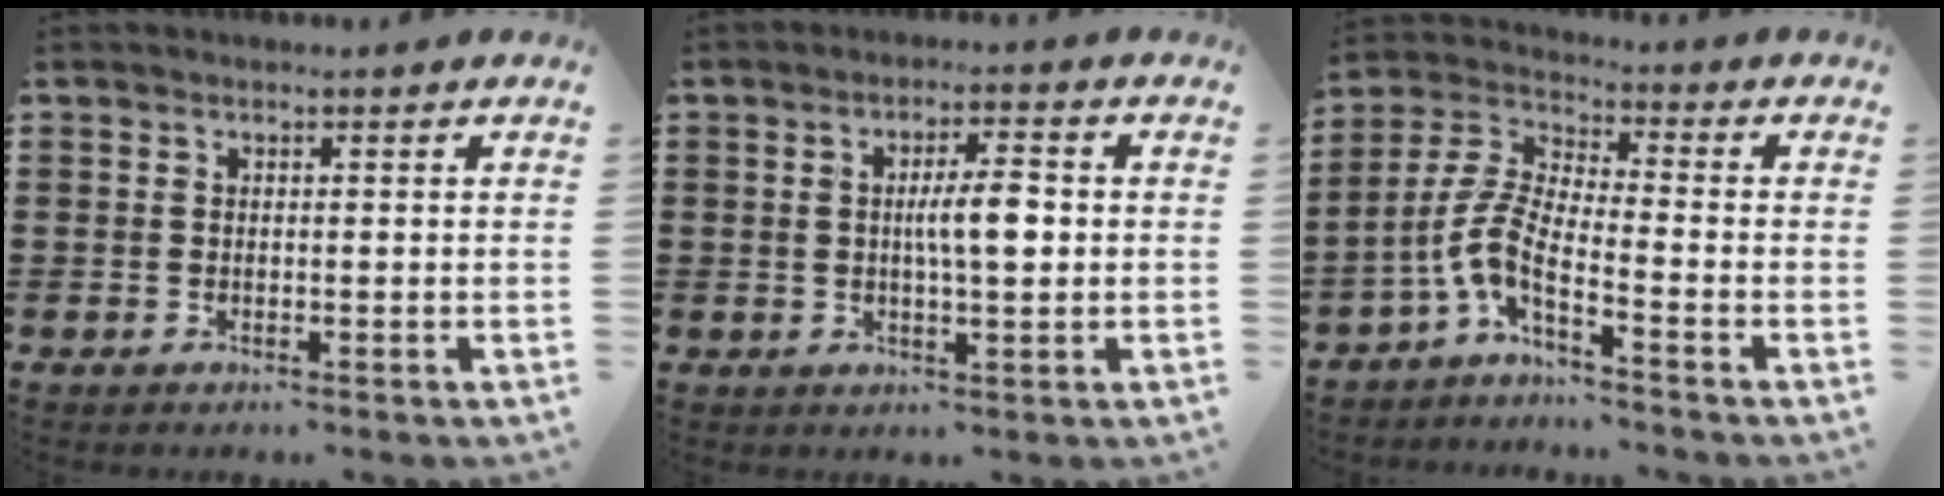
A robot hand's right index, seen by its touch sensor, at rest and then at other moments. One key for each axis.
{"total": 5.8, "fx": 0.4, "fy": 1.6, "fz": 5.6, "tx": -0.094, "ty": 0.001, "tz": 0.002}
{"total": 5.9, "fx": -3.2, "fy": 1.2, "fz": 4.8, "tx": -0.142, "ty": -0.028, "tz": -0.074}